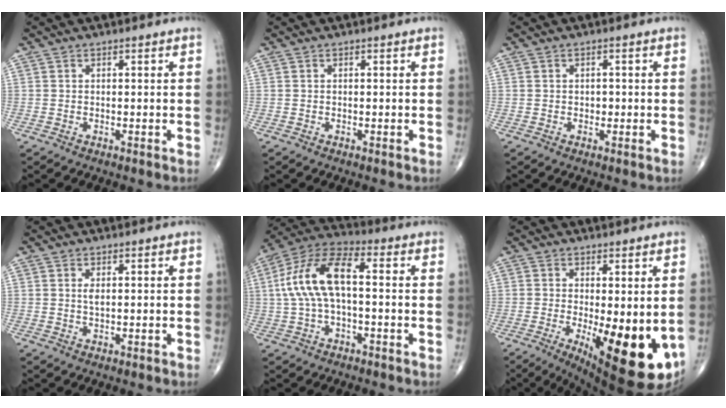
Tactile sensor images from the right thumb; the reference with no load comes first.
{"total": 0.0}
{"total": 1.3, "force": [-0.2, 1.0, 0.8], "torque": [-0.005, 0.002, -0.004]}
{"total": 1.4, "force": [0.3, 0.5, 1.2], "torque": [-0.025, -0.002, 0.007]}
{"total": 15.5, "force": [0.9, 7.1, 13.7], "torque": [-0.274, 0.048, 0.008]}
{"total": 16.4, "force": [-3.3, 5.8, 14.9], "torque": [-0.182, -0.028, -0.024]}